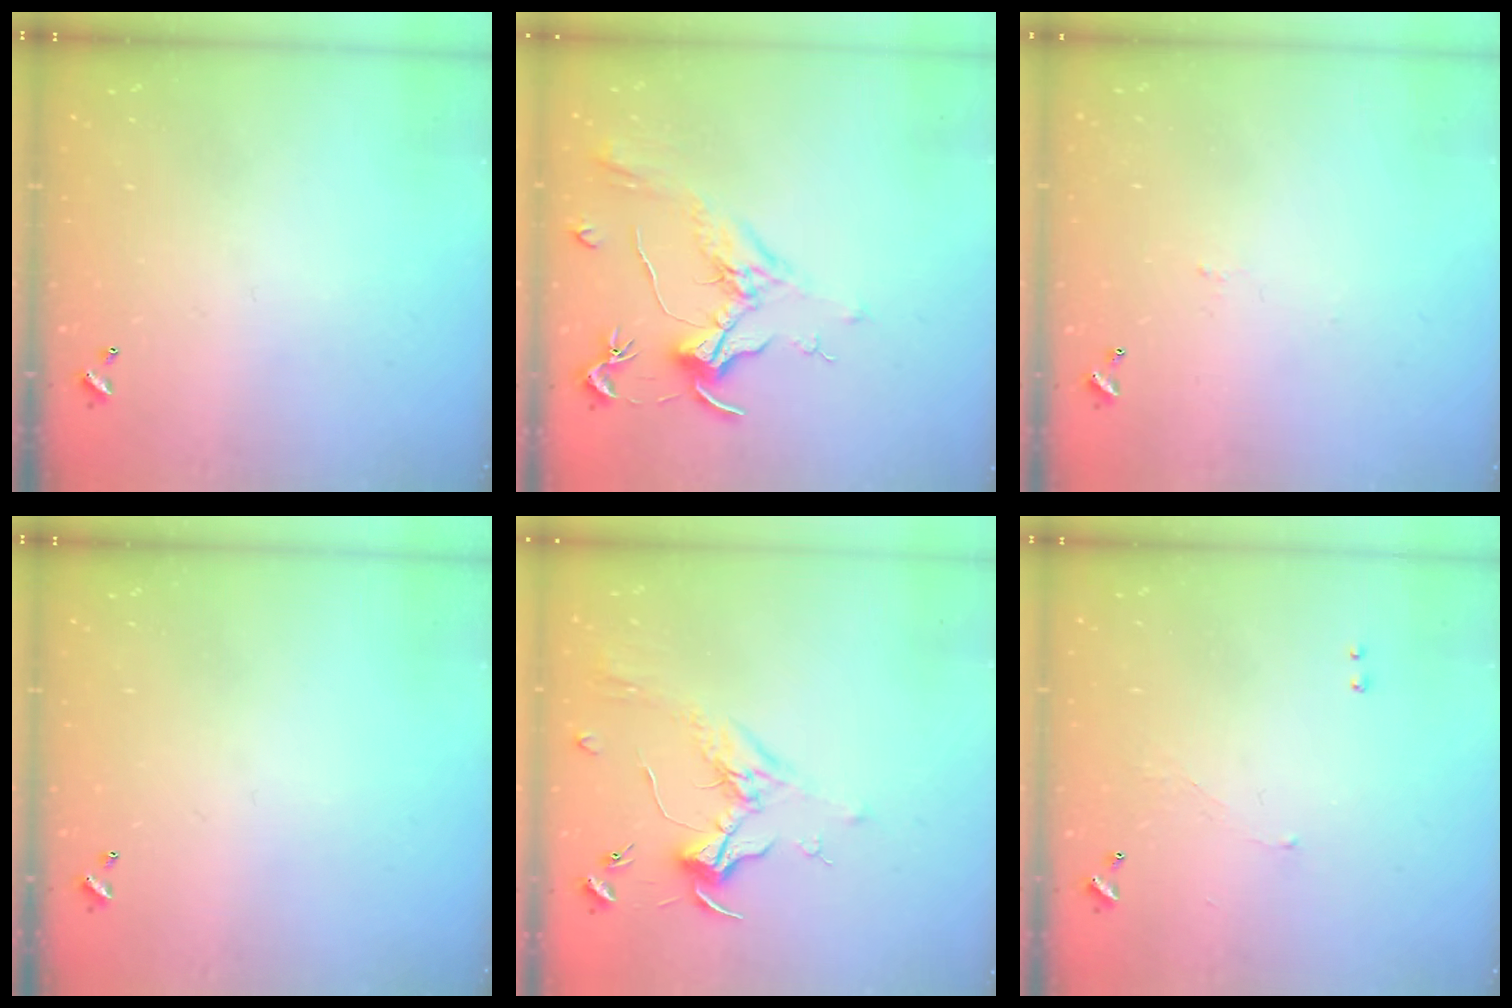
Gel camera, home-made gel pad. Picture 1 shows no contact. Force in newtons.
{"total": 1.8, "press": 1.6, "slide": 0.9}
{"total": 1.7, "press": 1.6, "slide": 0.3}
{"total": 0.0}
{"total": 1.8, "press": 1.6, "slide": 0.7}
{"total": 1.3, "press": 1.2, "slide": 0.5}